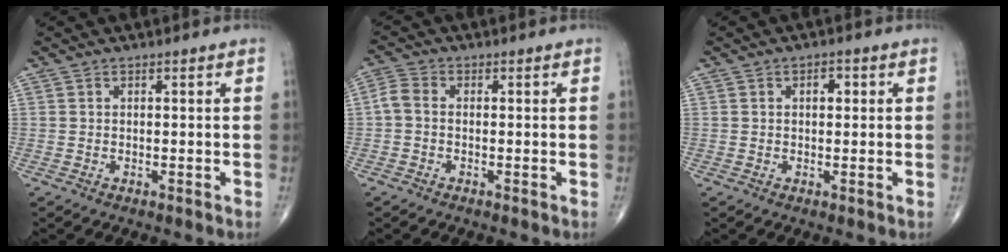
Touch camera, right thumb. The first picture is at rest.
{"total": 3.0, "force": [-0.4, 2.0, 2.2], "torque": [-0.049, 0.008, -0.017]}
{"total": 2.3, "force": [0.6, 1.3, 1.8], "torque": [-0.020, 0.005, 0.006]}